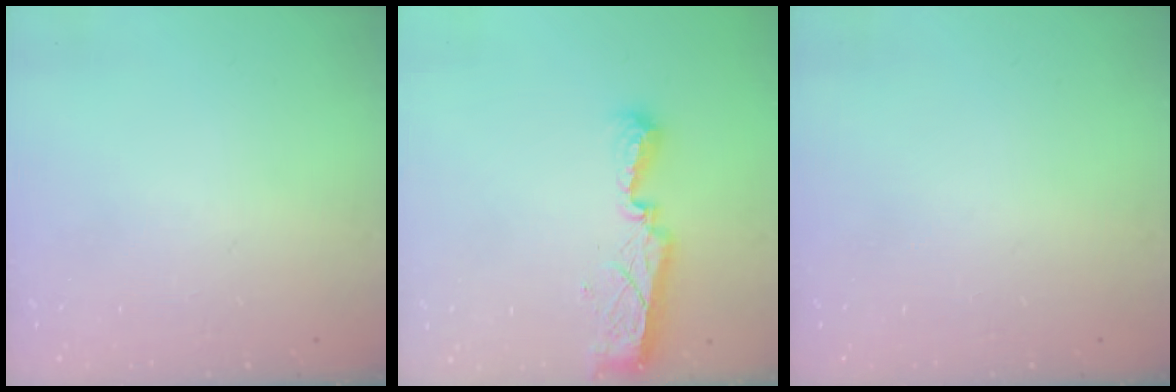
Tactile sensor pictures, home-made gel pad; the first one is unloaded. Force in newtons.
{"total": 8.2, "press": 8.2, "slide": 0.4}
{"total": 0.0}